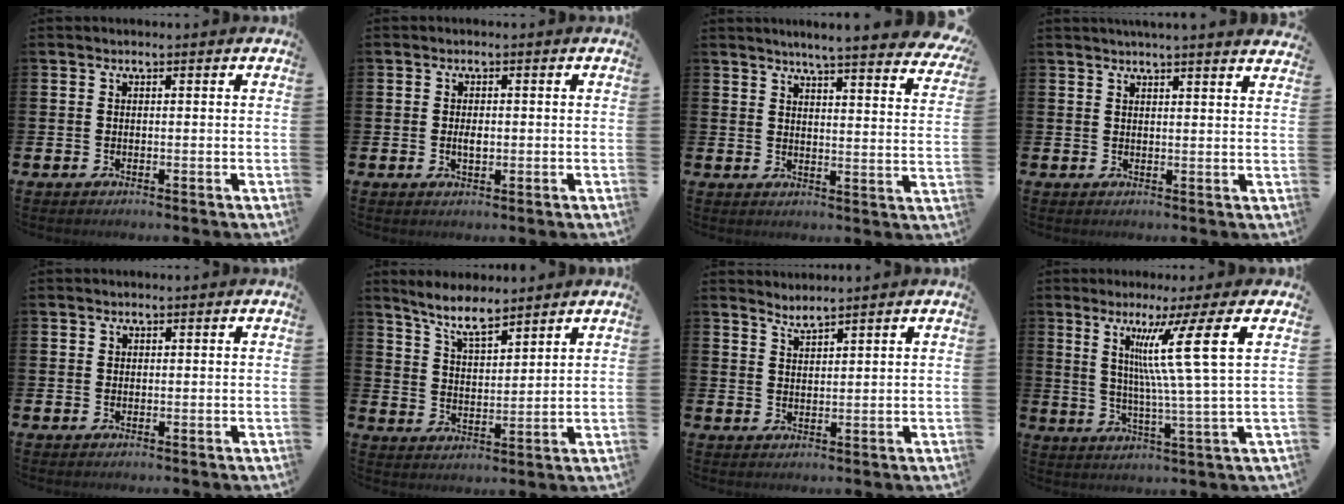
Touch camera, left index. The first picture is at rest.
{"total": 1.6, "force": [-0.2, 0.9, 1.4], "torque": [-0.026, 0.004, -0.004]}
{"total": 5.4, "force": [5.1, -0.4, 1.8], "torque": [-0.044, -0.041, 0.083]}
{"total": 2.9, "force": [2.8, -0.7, 0.2], "torque": [-0.004, -0.019, 0.051]}
{"total": 0.6, "force": [0.4, 0.4, 0.0], "torque": [0.009, 0.001, 0.004]}
{"total": 6.9, "force": [6.1, 1.5, 2.9], "torque": [-0.072, -0.020, 0.111]}
{"total": 2.2, "force": [2.1, -0.4, -0.1], "torque": [0.001, -0.011, 0.039]}
{"total": 10.6, "force": [4.3, -1.0, 9.7], "torque": [-0.184, -0.008, 0.060]}